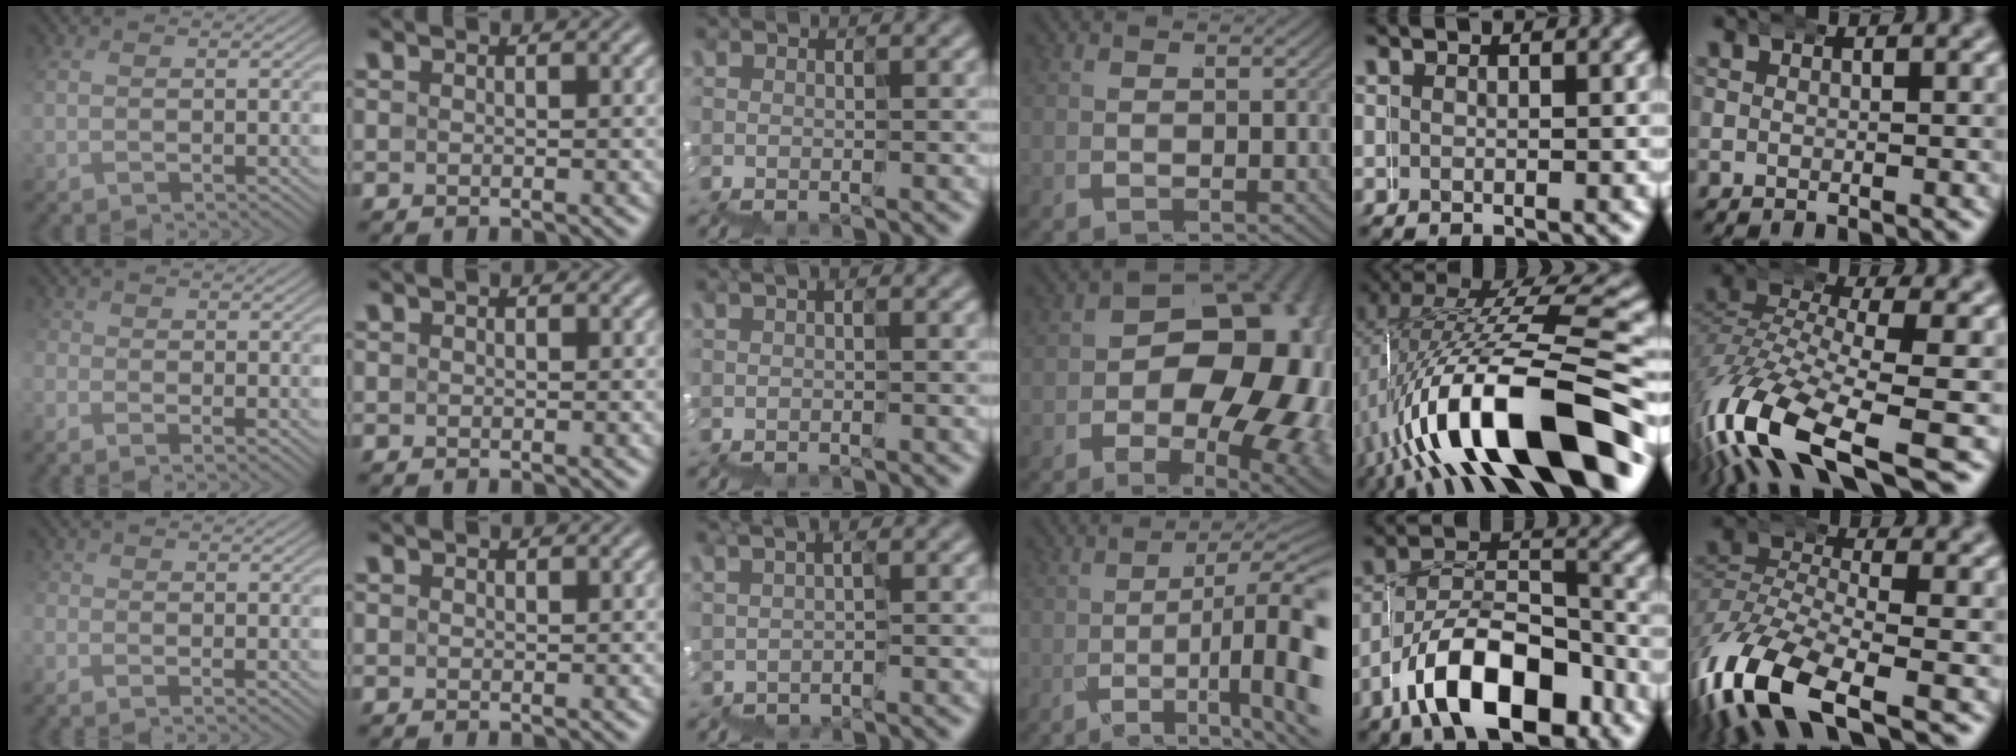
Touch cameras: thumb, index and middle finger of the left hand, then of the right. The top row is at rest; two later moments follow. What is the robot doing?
{"motion": "wrap", "object": "duck tape"}